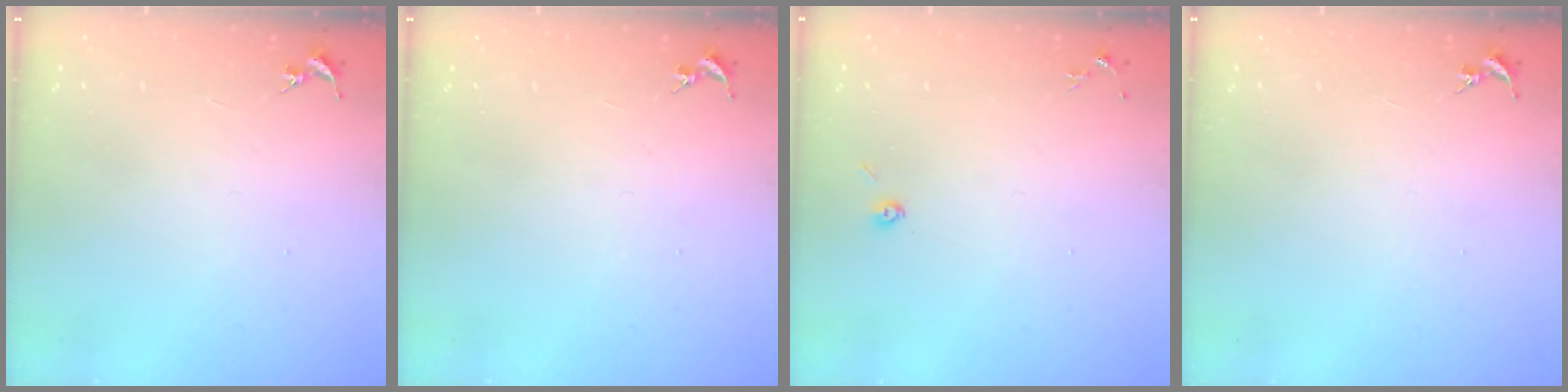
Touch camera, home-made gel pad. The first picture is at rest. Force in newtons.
{"total": 0.0}
{"total": 2.9, "press": 2.8, "slide": 1.0}
{"total": 0.0}